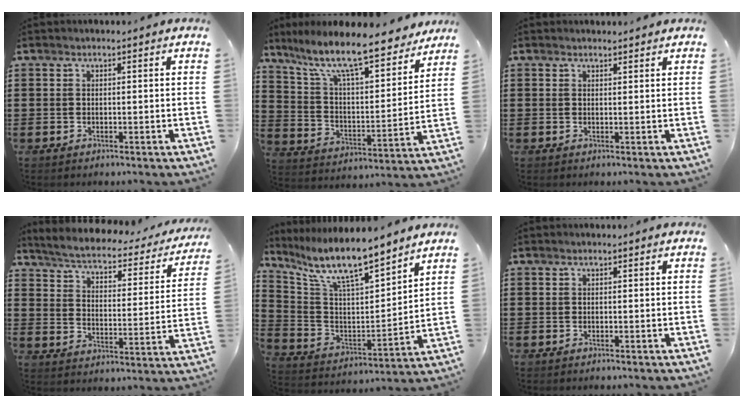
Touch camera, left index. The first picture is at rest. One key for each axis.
{"total": 11.4, "fx": 9.6, "fy": 1.2, "fz": 5.9, "tx": -0.152, "ty": -0.060, "tz": 0.163}
{"total": 1.0, "fx": 1.0, "fy": 0.1, "fz": 0.2, "tx": -0.005, "ty": 0.000, "tz": 0.019}
{"total": 3.4, "fx": 3.2, "fy": 0.2, "fz": 1.3, "tx": -0.045, "ty": -0.027, "tz": 0.044}
{"total": 9.9, "fx": 8.4, "fy": 1.6, "fz": 5.0, "tx": -0.134, "ty": -0.051, "tz": 0.142}
{"total": 0.0}